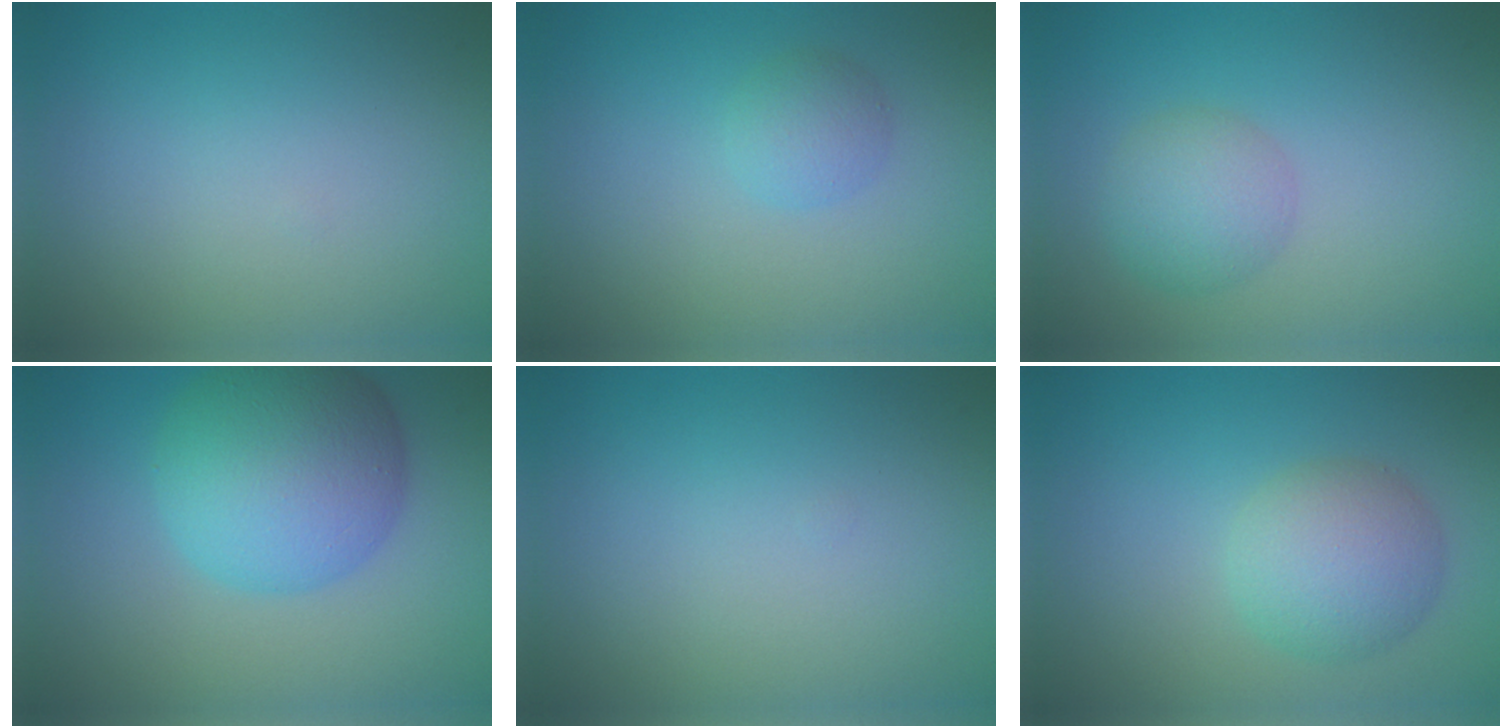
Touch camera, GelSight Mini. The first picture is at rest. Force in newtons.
{"total": 1.7, "press": 1.7, "slide": 0.0}
{"total": 3.3, "press": 3.3, "slide": 0.1}
{"total": 8.6, "press": 8.6, "slide": 0.1}
{"total": 0.0}
{"total": 4.3, "press": 4.3, "slide": 0.0}